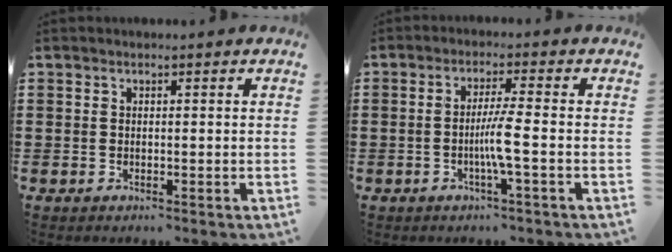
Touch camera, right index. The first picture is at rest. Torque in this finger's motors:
{"motor_torque": [1.36, 0.33, 0.34, 0.11]}